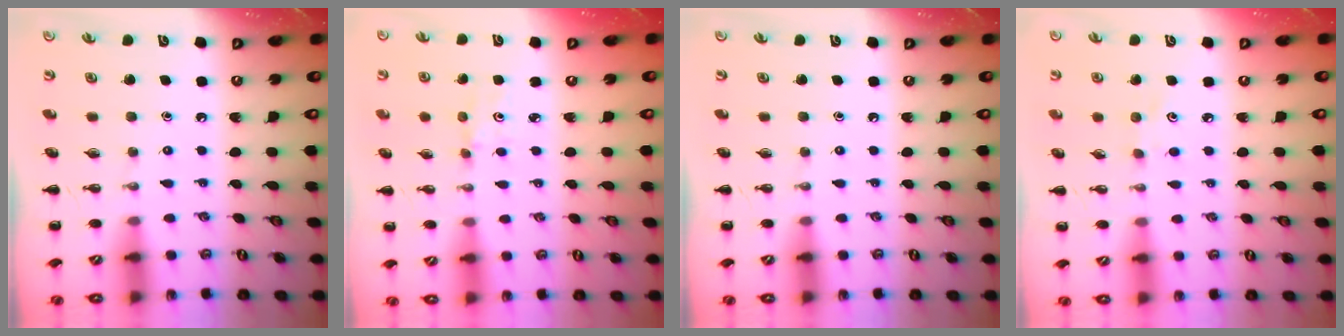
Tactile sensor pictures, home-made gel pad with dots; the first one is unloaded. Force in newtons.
{"total": 2.9, "press": 2.8, "slide": 0.8}
{"total": 0.0}
{"total": 3.4, "press": 3.3, "slide": 0.8}